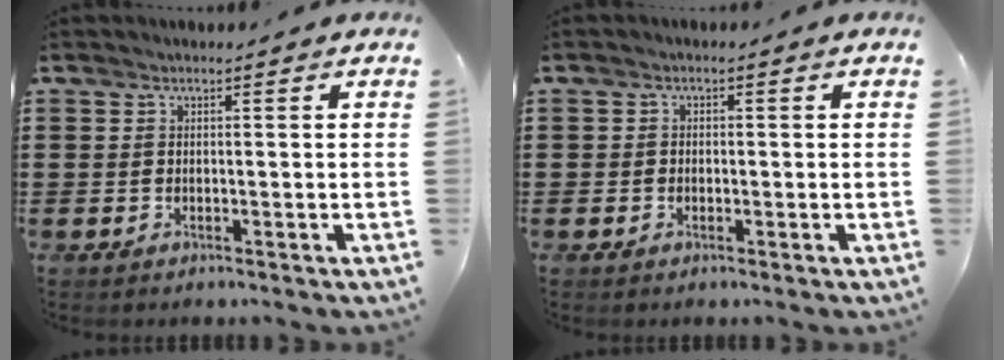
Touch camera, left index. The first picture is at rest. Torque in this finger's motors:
{"motor_torque": [-0.79, 0.98, -0.01, -0.01]}